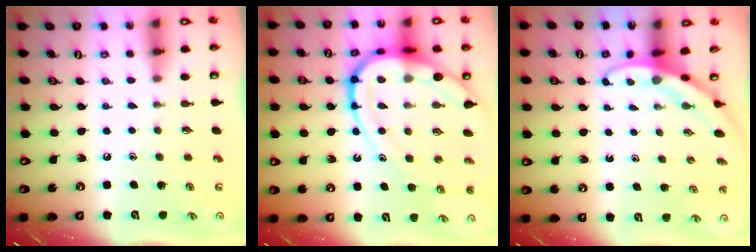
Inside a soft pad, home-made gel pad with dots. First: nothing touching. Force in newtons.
{"total": 18.4, "press": 18.4, "slide": 1.8}
{"total": 2.8, "press": 2.8, "slide": 0.1}